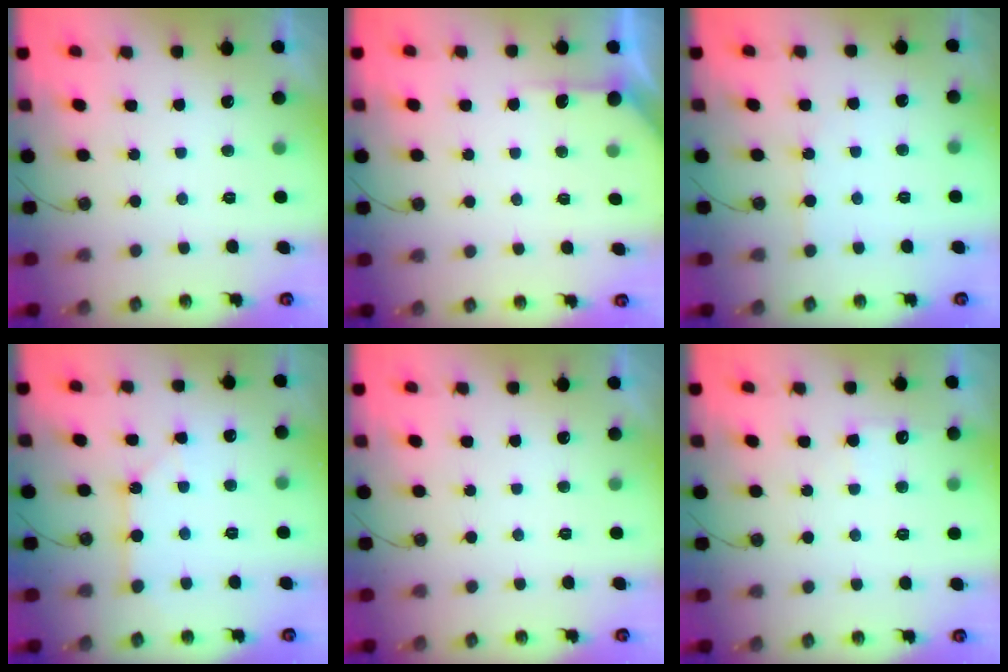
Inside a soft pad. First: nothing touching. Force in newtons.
{"total": 4.4, "press": 4.3, "slide": 0.5}
{"total": 2.2, "press": 2.1, "slide": 0.3}
{"total": 2.8, "press": 2.8, "slide": 0.1}
{"total": 0.0}
{"total": 5.0, "press": 5.0, "slide": 0.6}